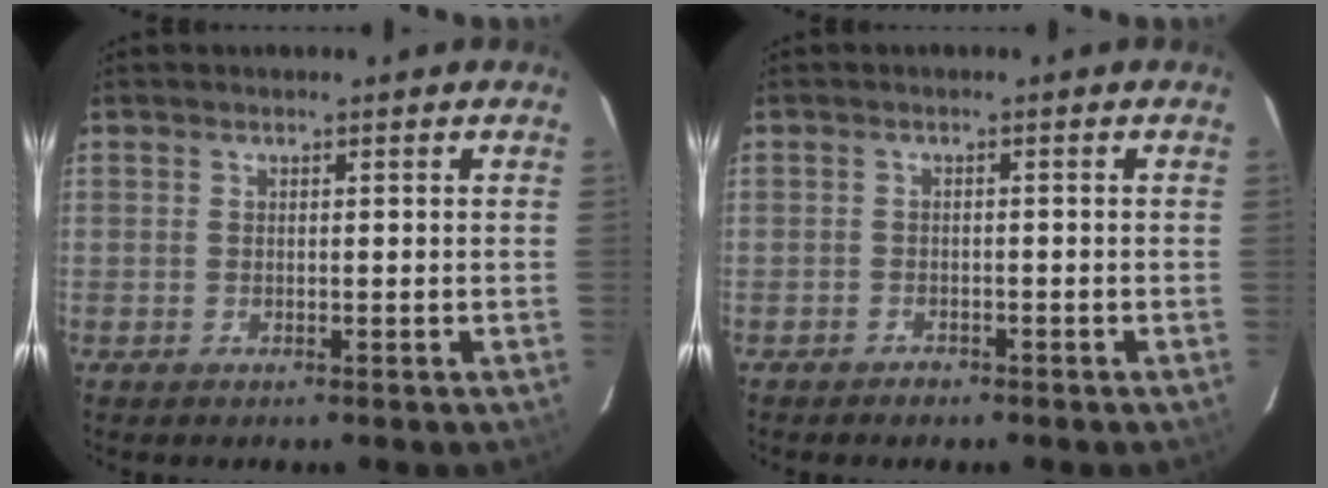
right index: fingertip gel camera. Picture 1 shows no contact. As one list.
[{"total": 1.9, "force": [-1.5, 1.1, 0.2], "torque": [-0.012, 0.002, -0.025]}]